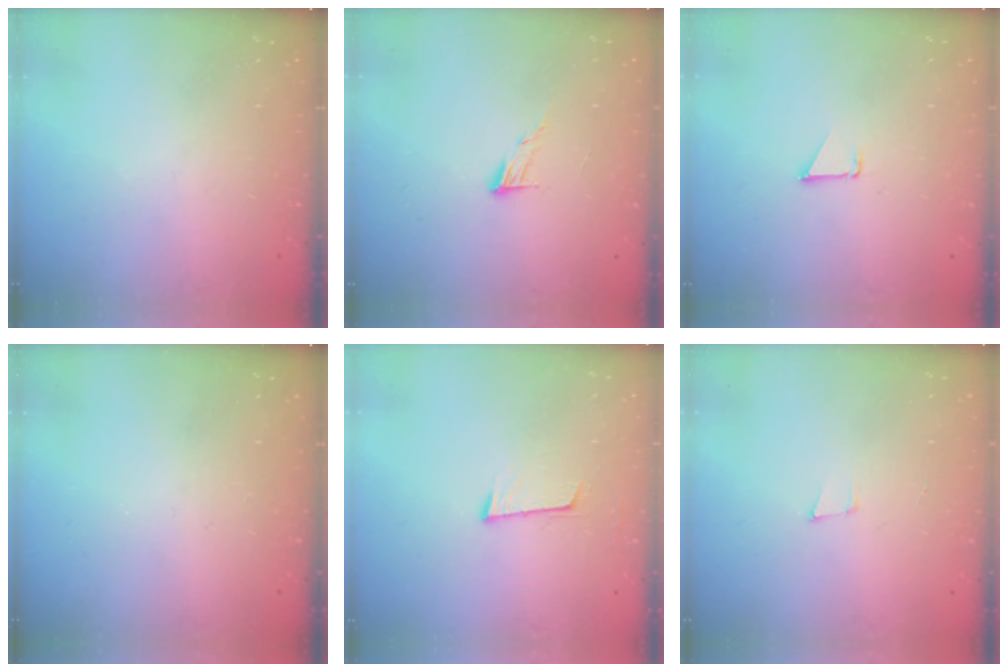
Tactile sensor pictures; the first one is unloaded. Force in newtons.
{"total": 5.6, "press": 5.6, "slide": 0.4}
{"total": 0.7, "press": 0.7, "slide": 0.1}
{"total": 0.0}
{"total": 5.8, "press": 5.5, "slide": 1.9}
{"total": 3.6, "press": 2.5, "slide": 2.7}